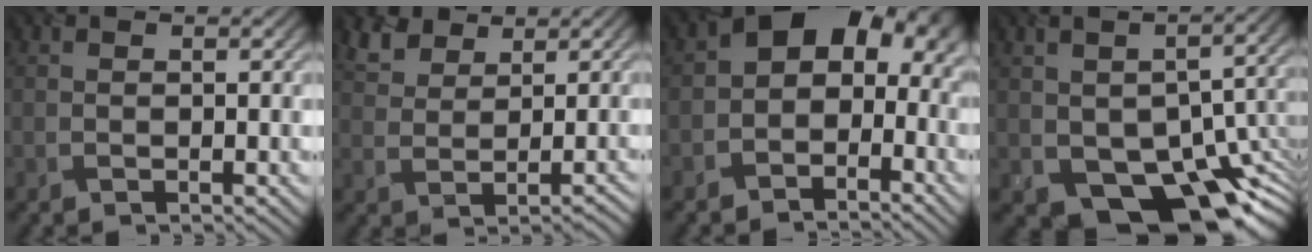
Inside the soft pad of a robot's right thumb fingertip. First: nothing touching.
{"total": 4.2, "force": [3.1, 2.2, 1.9], "torque": [-0.045, 0.006, 0.058]}
{"total": 11.5, "force": [-0.1, 8.0, 8.3], "torque": [-0.107, 0.004, -0.017]}
{"total": 15.3, "force": [-5.8, 9.2, 10.7], "torque": [-0.159, -0.027, -0.072]}